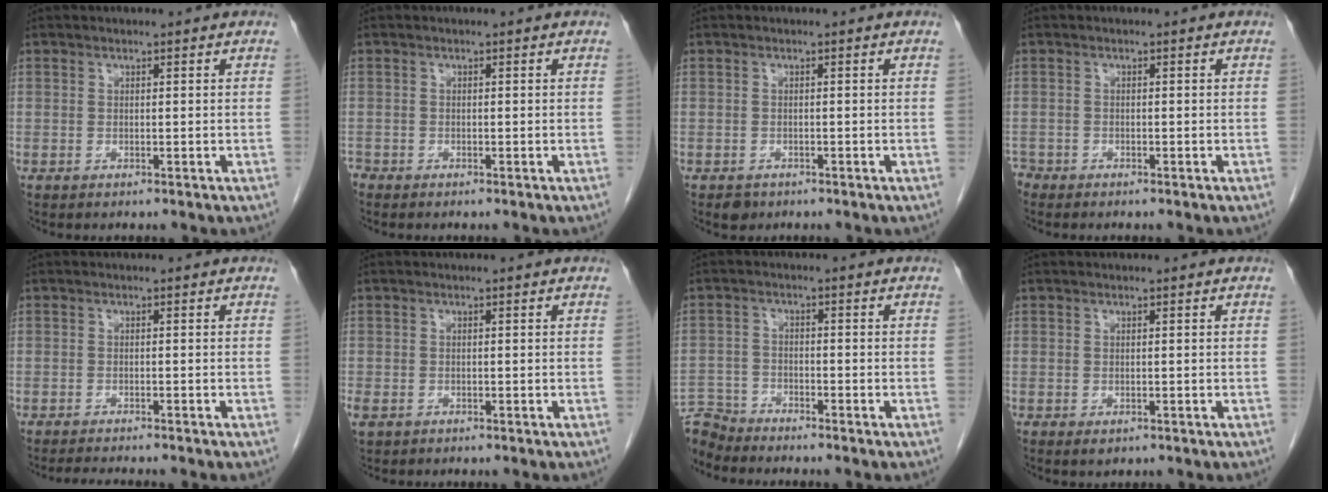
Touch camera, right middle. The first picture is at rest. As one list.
[{"total": 1.1, "force": [-1.0, 0.5, 0.1], "torque": [-0.003, -0.001, -0.016]}, {"total": 1.6, "force": [-1.1, 1.1, 0.4], "torque": [-0.010, 0.001, -0.013]}, {"total": 1.7, "force": [-1.6, 0.8, 0.0], "torque": [0.000, -0.001, -0.027]}, {"total": 3.9, "force": [-3.5, 0.0, 1.6], "torque": [-0.020, -0.009, -0.051]}, {"total": 2.1, "force": [-1.1, 1.5, 1.0], "torque": [-0.025, -0.003, -0.012]}, {"total": 5.4, "force": [-5.3, 0.5, -0.6], "torque": [0.016, -0.003, -0.102]}, {"total": 1.1, "force": [-0.5, 0.7, 0.7], "torque": [-0.008, 0.000, 0.000]}]